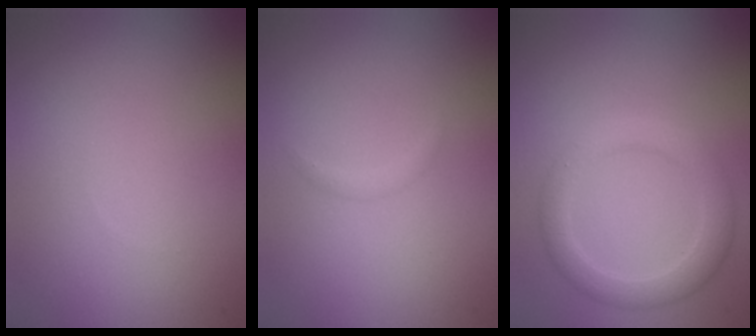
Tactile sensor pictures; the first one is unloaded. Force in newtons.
{"total": 0.6, "press": 0.6, "slide": 0.0}
{"total": 3.1, "press": 3.1, "slide": 0.0}